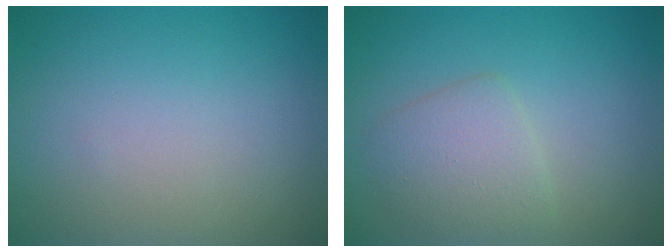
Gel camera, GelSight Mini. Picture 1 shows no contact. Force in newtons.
{"total": 3.0, "press": 3.0, "slide": 0.1}